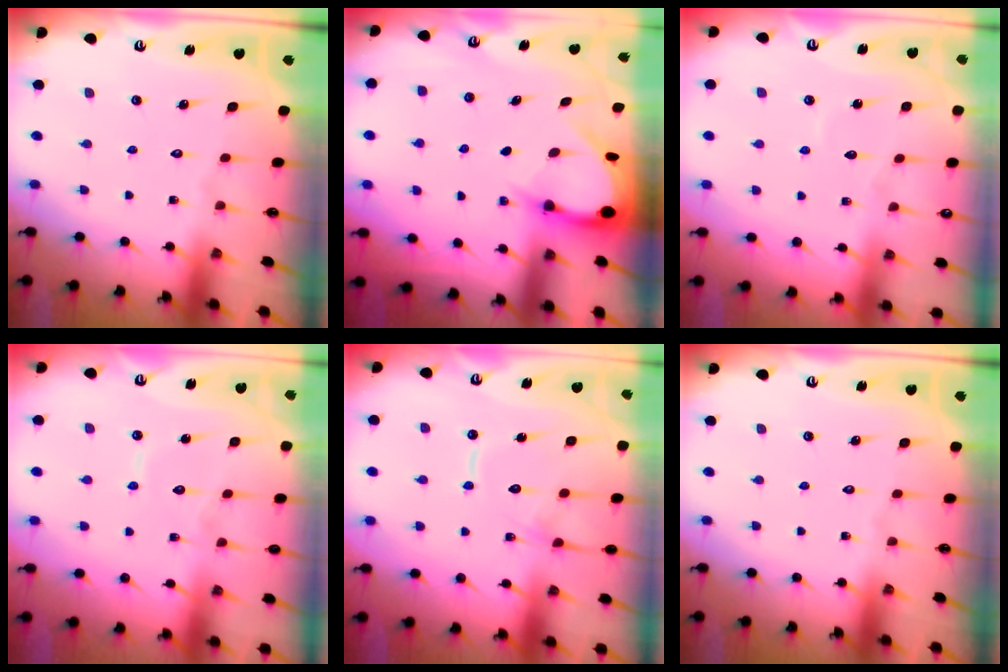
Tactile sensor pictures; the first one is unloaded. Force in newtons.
{"total": 3.9, "press": 3.9, "slide": 0.2}
{"total": 3.7, "press": 3.7, "slide": 0.4}
{"total": 6.2, "press": 6.2, "slide": 0.6}
{"total": 12.3, "press": 12.3, "slide": 1.2}
{"total": 0.0}